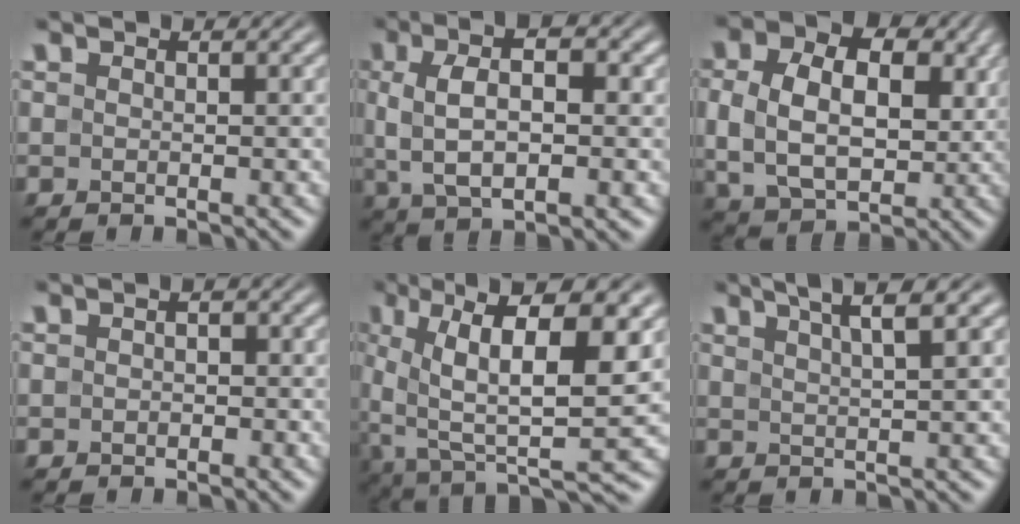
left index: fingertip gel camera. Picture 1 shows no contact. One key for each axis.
{"total": 6.7, "fx": 0.8, "fy": 2.8, "fz": 6.0, "tx": -0.109, "ty": 0.007, "tz": 0.010}
{"total": 11.1, "fx": 1.8, "fy": 8.1, "fz": 7.4, "tx": -0.152, "ty": 0.011, "tz": 0.032}
{"total": 1.0, "fx": -0.3, "fy": 0.7, "fz": 0.7, "tx": -0.010, "ty": -0.001, "tz": -0.005}
{"total": 12.4, "fx": 2.5, "fy": 4.0, "fz": 11.5, "tx": -0.197, "ty": -0.001, "tz": 0.050}
{"total": 4.9, "fx": 3.1, "fy": 1.1, "fz": 3.6, "tx": -0.034, "ty": 0.019, "tz": 0.027}